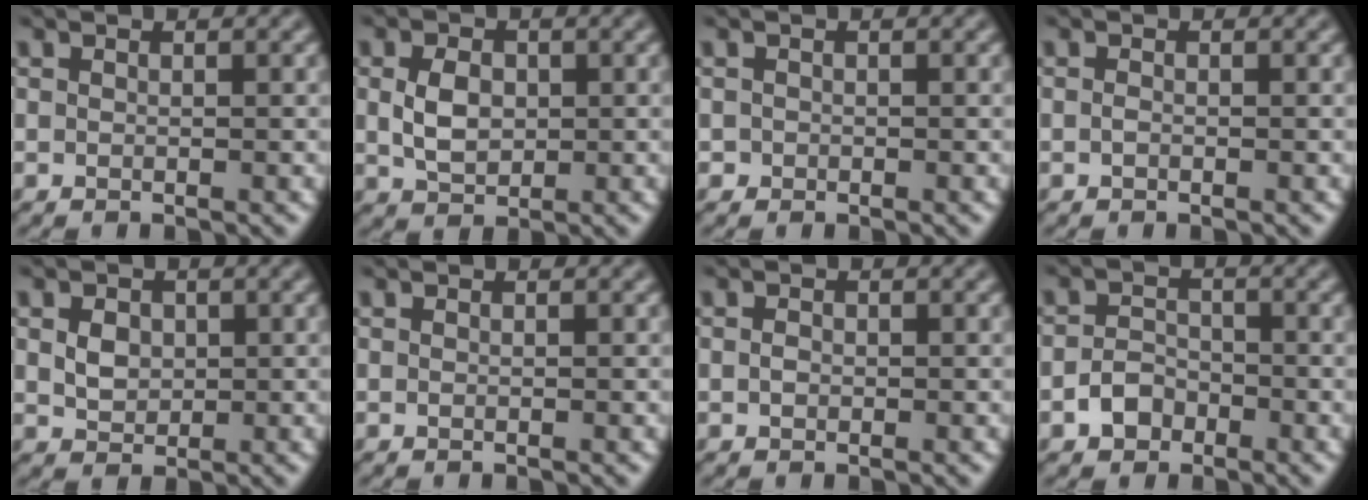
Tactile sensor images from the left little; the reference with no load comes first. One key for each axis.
{"total": 3.1, "fx": 0.1, "fy": 2.2, "fz": 2.2, "tx": -0.052, "ty": 0.002, "tz": 0.001}
{"total": 0.6, "fx": -0.3, "fy": 0.5, "fz": 0.0, "tx": 0.006, "ty": -0.003, "tz": -0.006}
{"total": 0.5, "fx": -0.3, "fy": 0.3, "fz": 0.4, "tx": -0.009, "ty": -0.001, "tz": -0.007}
{"total": 2.1, "fx": 0.2, "fy": 1.7, "fz": 1.2, "tx": -0.030, "ty": 0.000, "tz": 0.003}
{"total": 0.0}
{"total": 0.8, "fx": -0.2, "fy": 0.6, "fz": 0.4, "tx": -0.010, "ty": 0.000, "tz": -0.008}
{"total": 2.5, "fx": -1.5, "fy": 1.7, "fz": 1.0, "tx": -0.016, "ty": 0.006, "tz": -0.031}